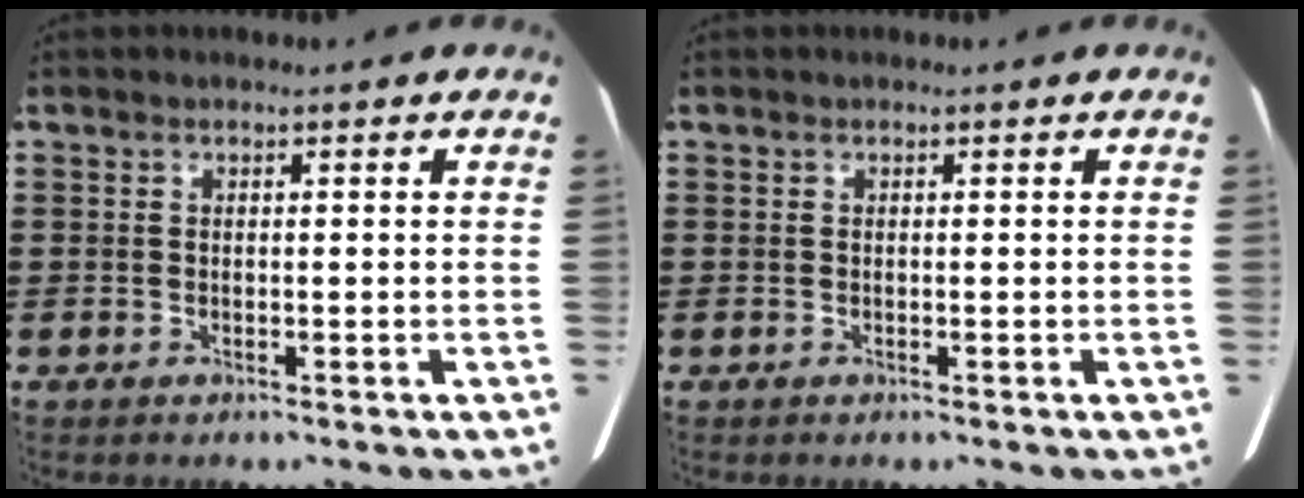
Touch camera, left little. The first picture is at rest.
{"total": 0.0}